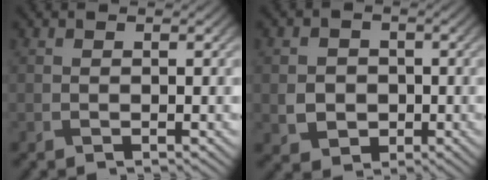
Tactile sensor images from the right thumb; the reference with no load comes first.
{"total": 4.0, "force": [-0.8, 3.6, 1.6], "torque": [-0.038, -0.005, -0.018]}